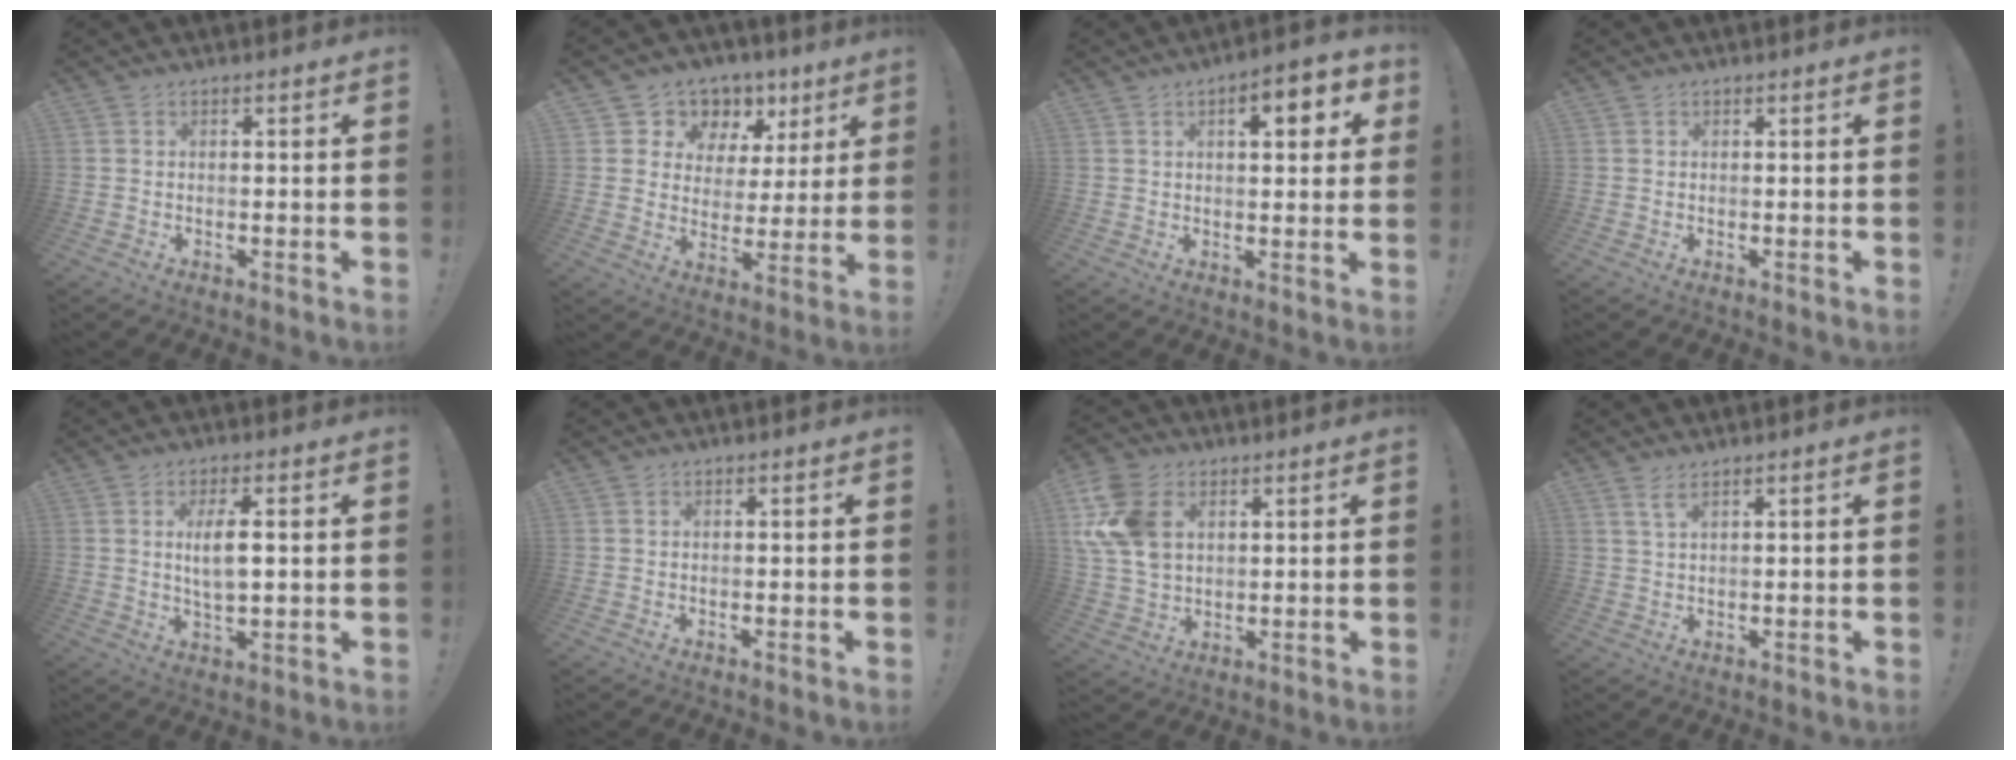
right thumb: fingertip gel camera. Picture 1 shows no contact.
{"total": 8.4, "force": [4.3, 7.0, 1.8], "torque": [-0.027, -0.034, 0.086]}
{"total": 7.3, "force": [2.4, 3.1, 6.2], "torque": [-0.067, -0.009, 0.030]}
{"total": 0.0}
{"total": 6.7, "force": [1.1, 2.3, 6.2], "torque": [-0.101, -0.010, 0.013]}
{"total": 0.0}
{"total": 14.7, "force": [4.6, 10.4, 9.3], "torque": [-0.197, -0.004, 0.094]}
{"total": 2.9, "force": [1.9, 0.6, 2.1], "torque": [-0.046, -0.003, 0.033]}